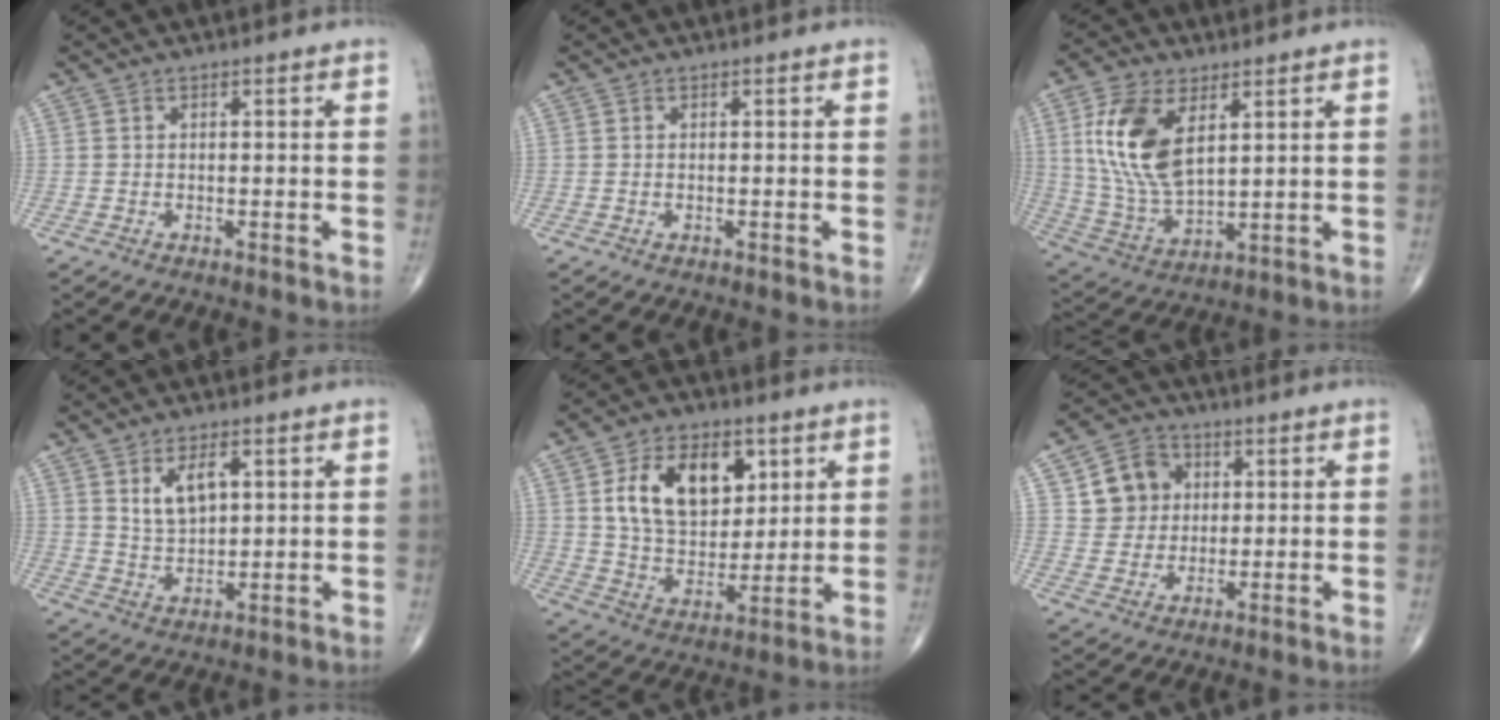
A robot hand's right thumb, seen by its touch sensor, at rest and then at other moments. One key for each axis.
{"total": 0.0}
{"total": 14.9, "fx": 5.0, "fy": 7.7, "fz": 11.7, "tx": -0.234, "ty": -0.019, "tz": 0.107}
{"total": 6.8, "fx": 2.6, "fy": 3.8, "fz": 5.1, "tx": -0.078, "ty": -0.017, "tz": 0.054}
{"total": 16.9, "fx": 5.7, "fy": 11.0, "fz": 11.5, "tx": -0.149, "ty": -0.022, "tz": 0.109}
{"total": 9.1, "fx": 2.4, "fy": 8.1, "fz": 3.3, "tx": -0.023, "ty": -0.002, "tz": 0.039}